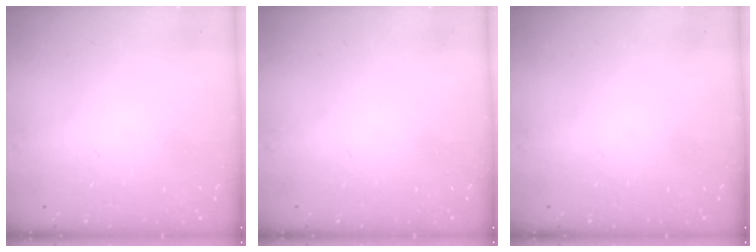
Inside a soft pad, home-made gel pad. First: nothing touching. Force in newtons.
{"total": 0.0}
{"total": 0.0}